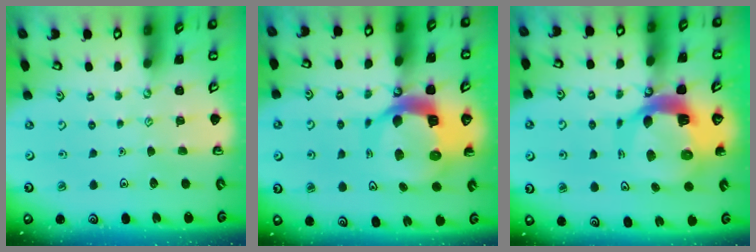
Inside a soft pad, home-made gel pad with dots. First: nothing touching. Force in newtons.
{"total": 14.9, "press": 14.8, "slide": 1.8}
{"total": 14.2, "press": 14.1, "slide": 1.9}